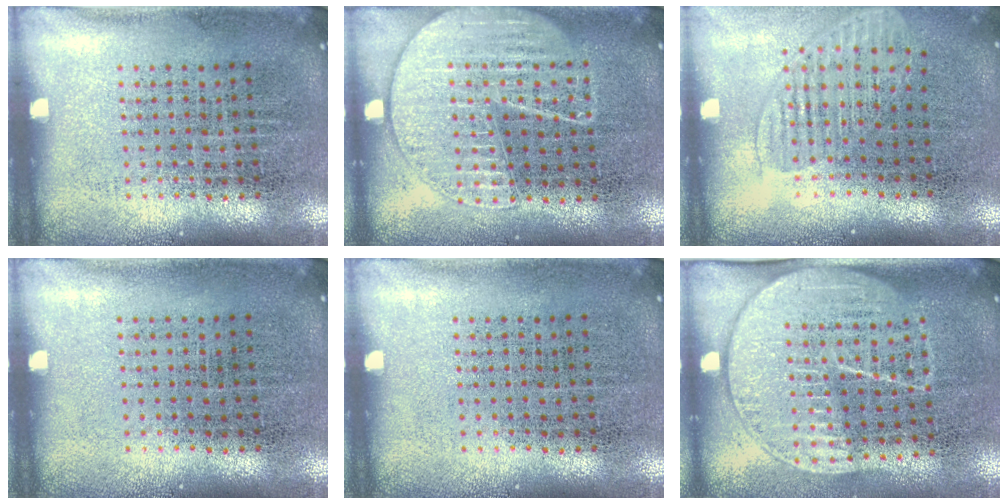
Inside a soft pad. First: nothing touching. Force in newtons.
{"total": 1.5, "press": 1.5, "slide": 0.1}
{"total": 1.6, "press": 1.4, "slide": 0.8}
{"total": 0.0}
{"total": 0.0}
{"total": 1.8, "press": 1.5, "slide": 1.0}